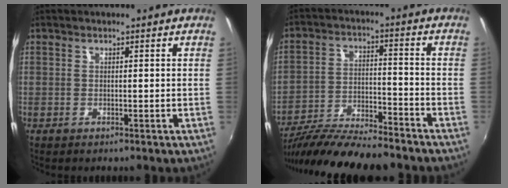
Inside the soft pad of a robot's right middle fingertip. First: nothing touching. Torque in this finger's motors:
{"motor_torque": [1.00, -1.14, 0.64, 0.18]}